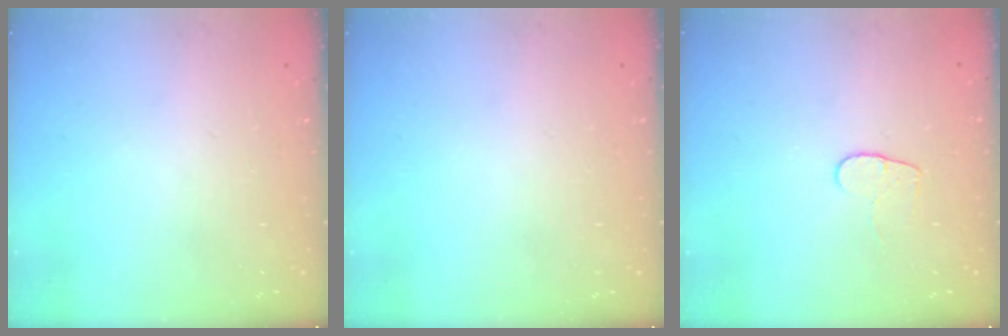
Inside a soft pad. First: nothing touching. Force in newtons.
{"total": 0.0}
{"total": 4.5, "press": 4.4, "slide": 0.5}